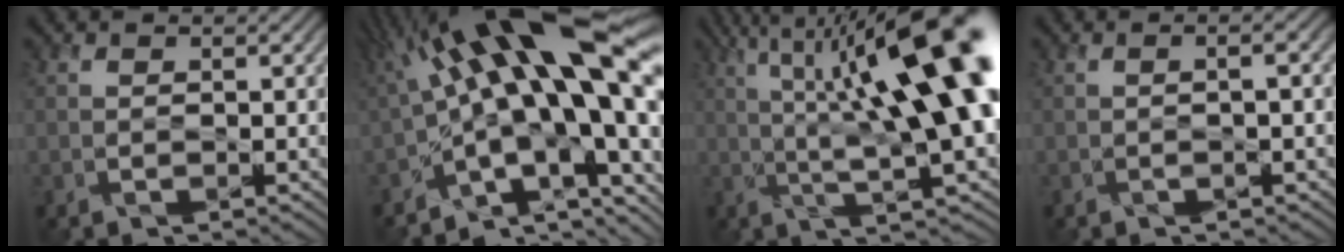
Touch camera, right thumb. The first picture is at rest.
{"total": 19.3, "force": [1.3, 7.0, 17.9], "torque": [-0.252, 0.019, 0.014]}
{"total": 17.6, "force": [4.4, 4.4, 16.5], "torque": [-0.277, 0.029, 0.086]}
{"total": 2.2, "force": [-0.1, 0.6, 2.1], "torque": [-0.028, 0.007, -0.002]}